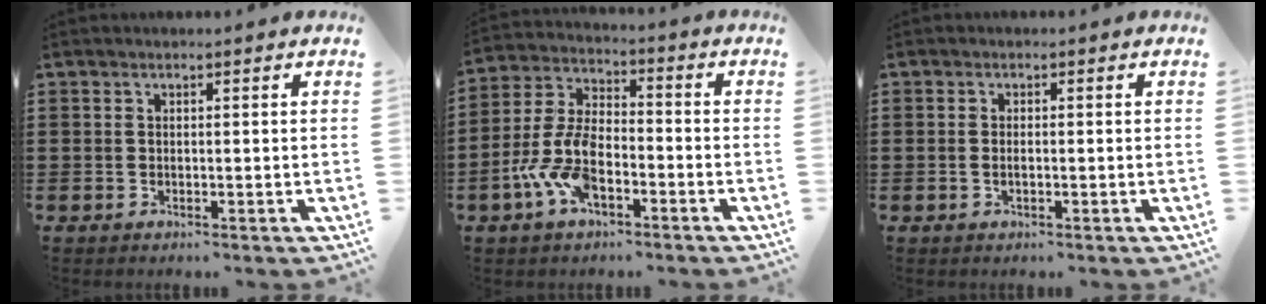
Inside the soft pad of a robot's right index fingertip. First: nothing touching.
{"total": 9.4, "force": [-3.9, 4.5, 7.2], "torque": [-0.184, -0.005, -0.080]}
{"total": 1.1, "force": [-0.2, 0.2, 1.0], "torque": [-0.021, -0.005, -0.002]}